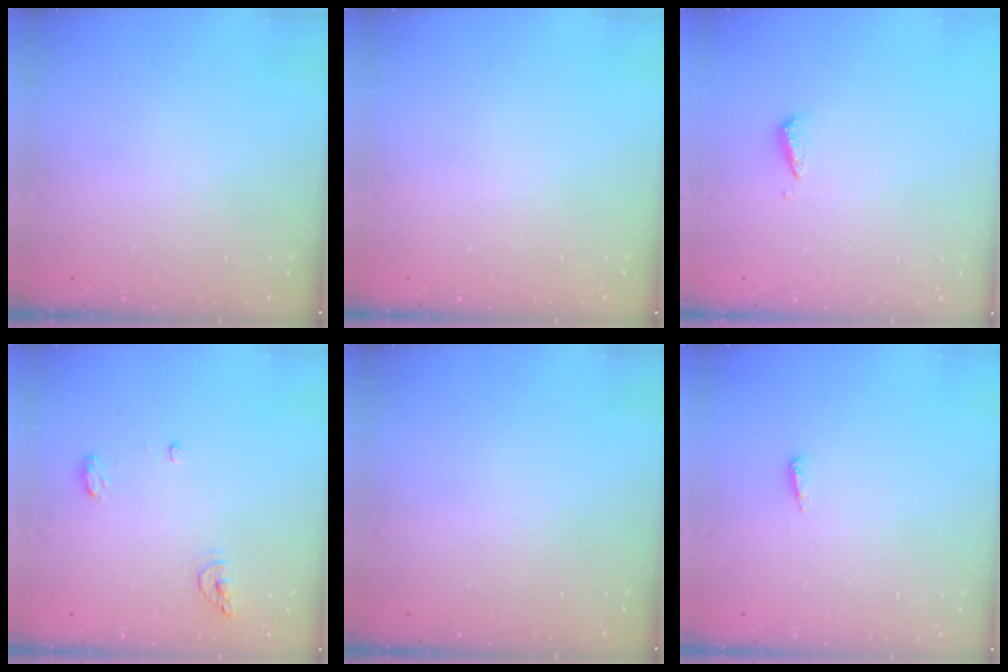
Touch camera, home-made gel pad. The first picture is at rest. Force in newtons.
{"total": 0.0}
{"total": 3.0, "press": 3.0, "slide": 0.2}
{"total": 10.0, "press": 7.3, "slide": 6.9}
{"total": 0.0}
{"total": 3.6, "press": 3.5, "slide": 0.6}